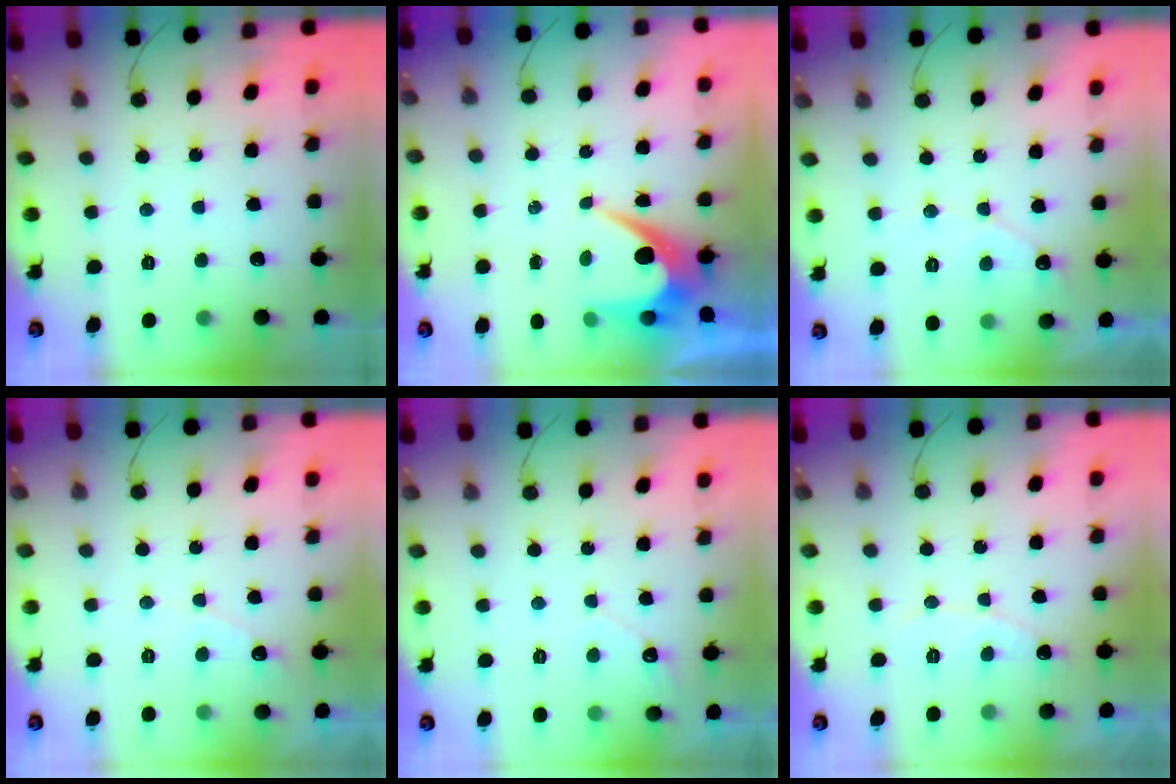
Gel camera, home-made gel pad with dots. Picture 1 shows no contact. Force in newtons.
{"total": 6.1, "press": 6.1, "slide": 0.5}
{"total": 5.3, "press": 5.3, "slide": 0.4}
{"total": 3.8, "press": 3.8, "slide": 0.3}
{"total": 2.8, "press": 2.8, "slide": 0.2}
{"total": 6.3, "press": 6.3, "slide": 0.4}